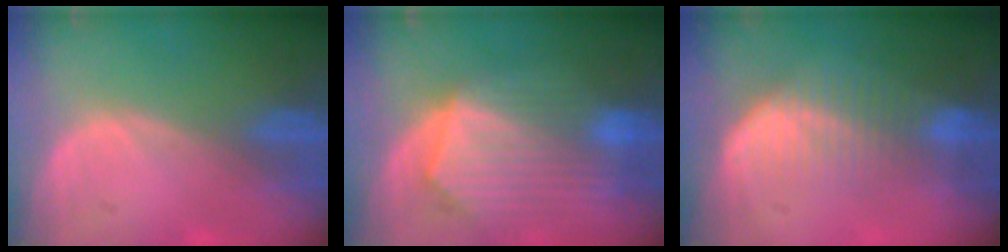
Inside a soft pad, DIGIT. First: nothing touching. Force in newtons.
{"total": 10.3, "press": 8.9, "slide": 5.2}
{"total": 6.7, "press": 6.3, "slide": 2.3}